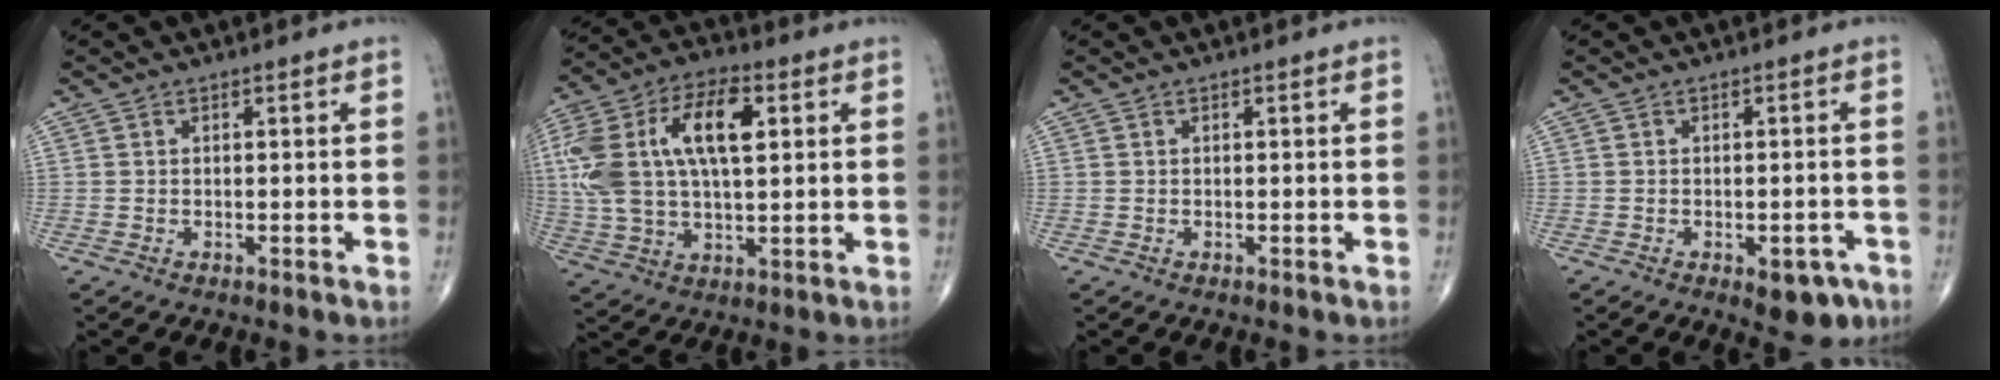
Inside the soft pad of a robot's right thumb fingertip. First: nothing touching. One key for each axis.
{"total": 20.9, "fx": 4.7, "fy": 10.5, "fz": 17.5, "tx": -0.362, "ty": 0.020, "tz": 0.079}
{"total": 0.0}
{"total": 6.3, "fx": -3.4, "fy": 3.3, "fz": 4.1, "tx": -0.028, "ty": 0.021, "tz": -0.036}